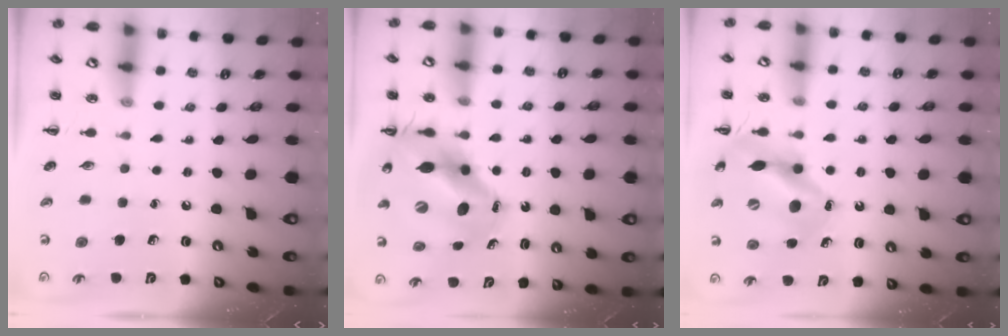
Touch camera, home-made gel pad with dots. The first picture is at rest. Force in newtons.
{"total": 14.1, "press": 13.5, "slide": 4.1}
{"total": 14.0, "press": 13.5, "slide": 3.9}